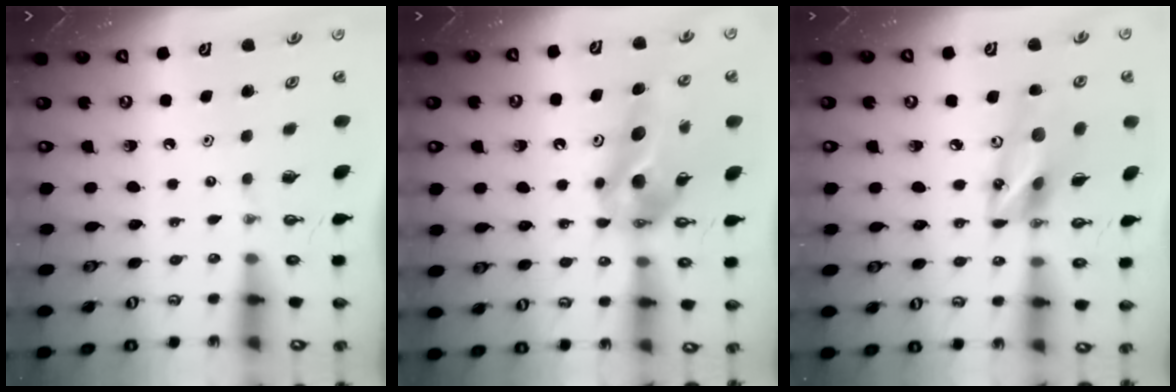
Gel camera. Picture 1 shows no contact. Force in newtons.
{"total": 14.7, "press": 13.0, "slide": 6.8}
{"total": 16.3, "press": 15.9, "slide": 3.6}